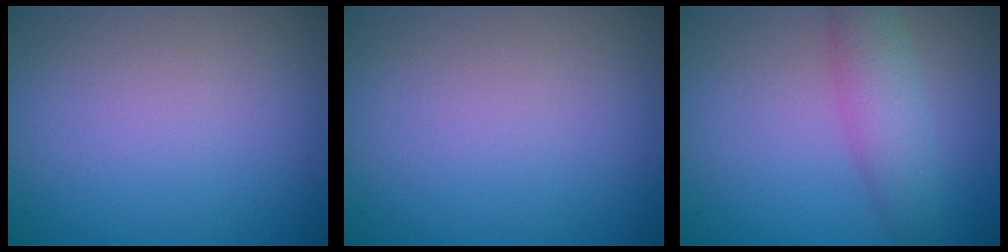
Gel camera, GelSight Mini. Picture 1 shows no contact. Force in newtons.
{"total": 0.0}
{"total": 3.5, "press": 3.5, "slide": 0.1}